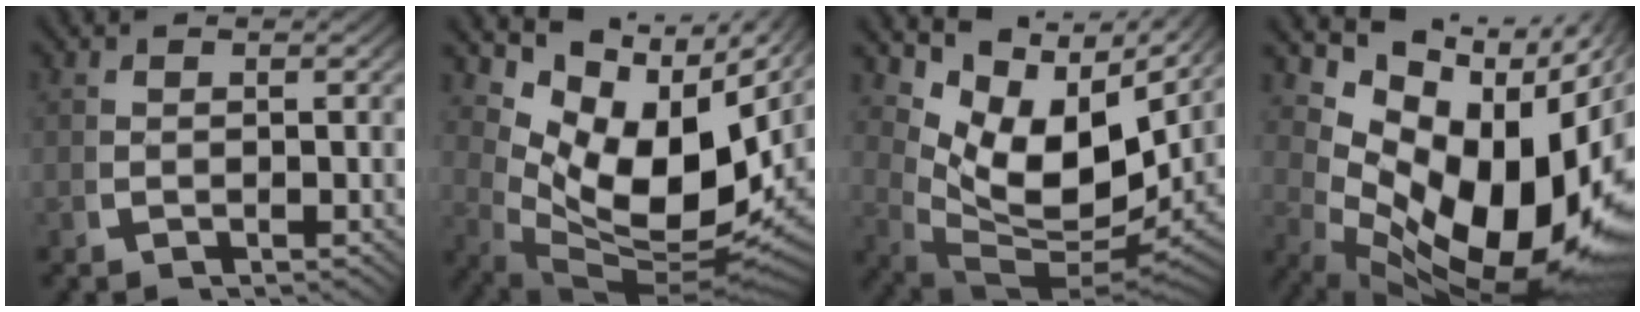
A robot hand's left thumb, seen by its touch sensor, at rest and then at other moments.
{"total": 19.1, "force": [2.9, 12.2, 14.4], "torque": [-0.240, -0.046, 0.069]}
{"total": 15.8, "force": [3.1, 9.8, 11.9], "torque": [-0.216, -0.047, 0.072]}
{"total": 21.1, "force": [2.2, 13.7, 15.9], "torque": [-0.248, -0.024, 0.048]}